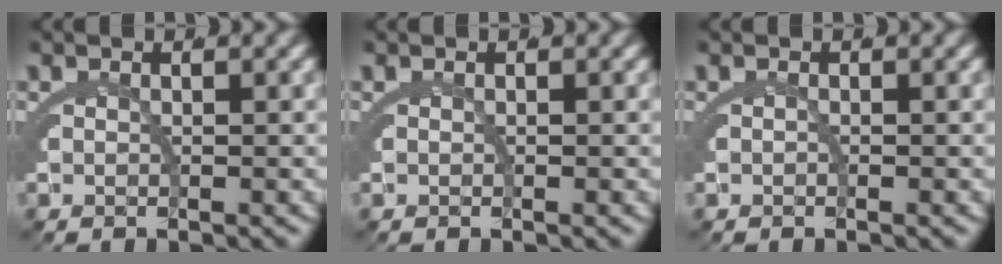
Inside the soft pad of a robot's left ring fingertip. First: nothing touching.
{"total": 0.0}
{"total": 0.0}